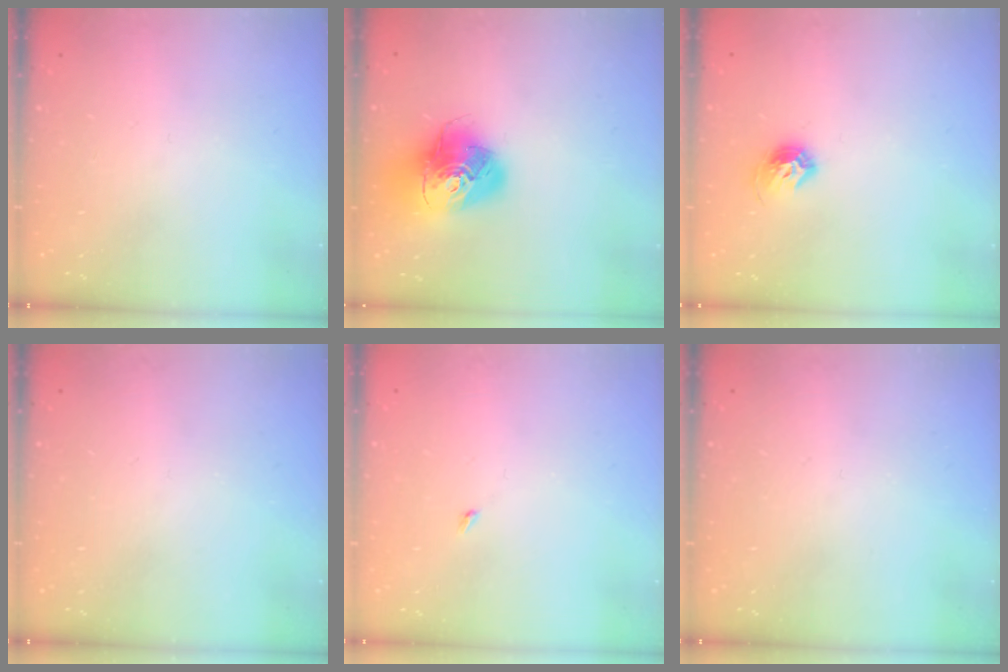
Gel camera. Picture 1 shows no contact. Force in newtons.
{"total": 17.5, "press": 17.4, "slide": 2.0}
{"total": 8.4, "press": 8.3, "slide": 0.9}
{"total": 0.0}
{"total": 1.9, "press": 1.9, "slide": 0.3}
{"total": 0.0}